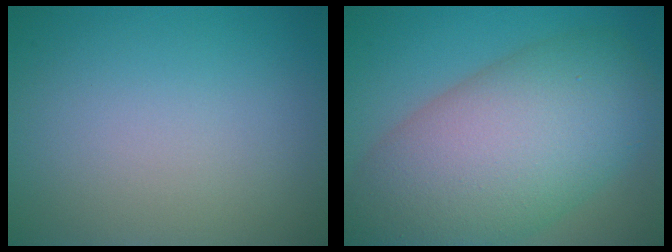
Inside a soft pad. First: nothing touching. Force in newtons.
{"total": 13.0, "press": 13.0, "slide": 0.6}